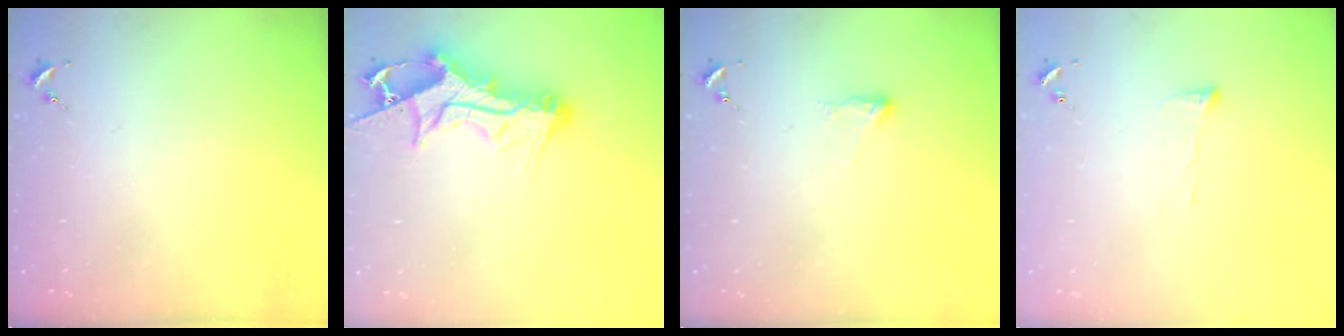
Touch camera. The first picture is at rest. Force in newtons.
{"total": 14.6, "press": 14.6, "slide": 1.4}
{"total": 5.2, "press": 5.2, "slide": 0.8}
{"total": 3.8, "press": 3.7, "slide": 0.6}